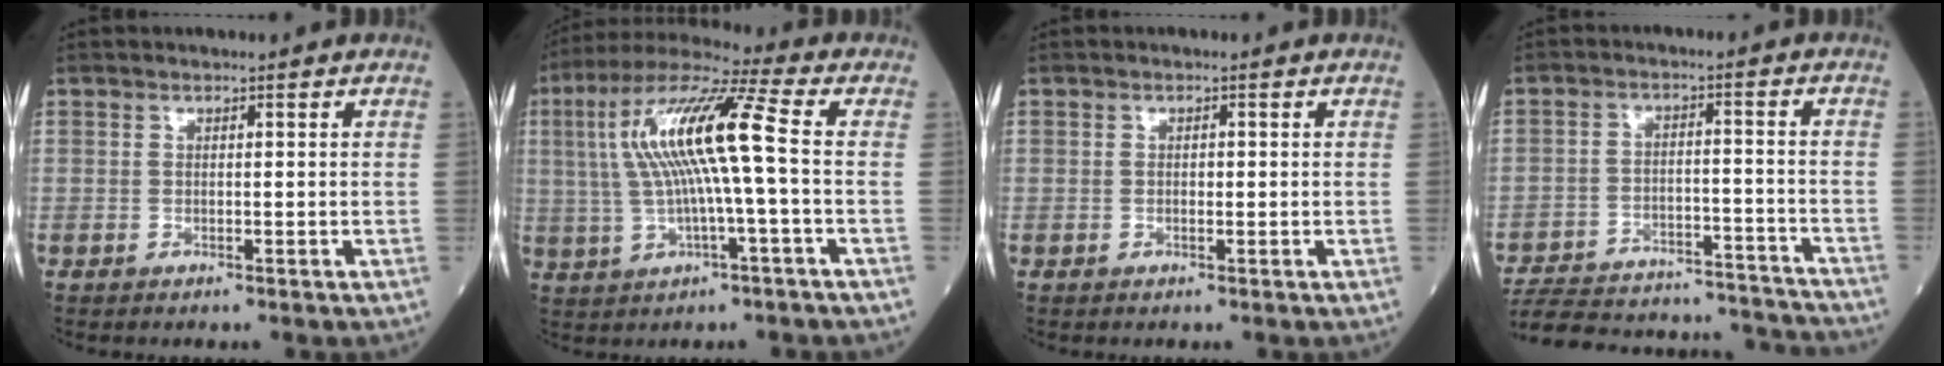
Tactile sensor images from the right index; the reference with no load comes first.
{"total": 13.6, "force": [1.0, 0.6, 13.5], "torque": [-0.268, 0.026, 0.014]}
{"total": 0.9, "force": [-0.1, 0.4, 0.8], "torque": [-0.016, 0.001, -0.002]}
{"total": 25.6, "force": [-24.3, 3.8, 7.2], "torque": [-0.123, -0.011, -0.330]}